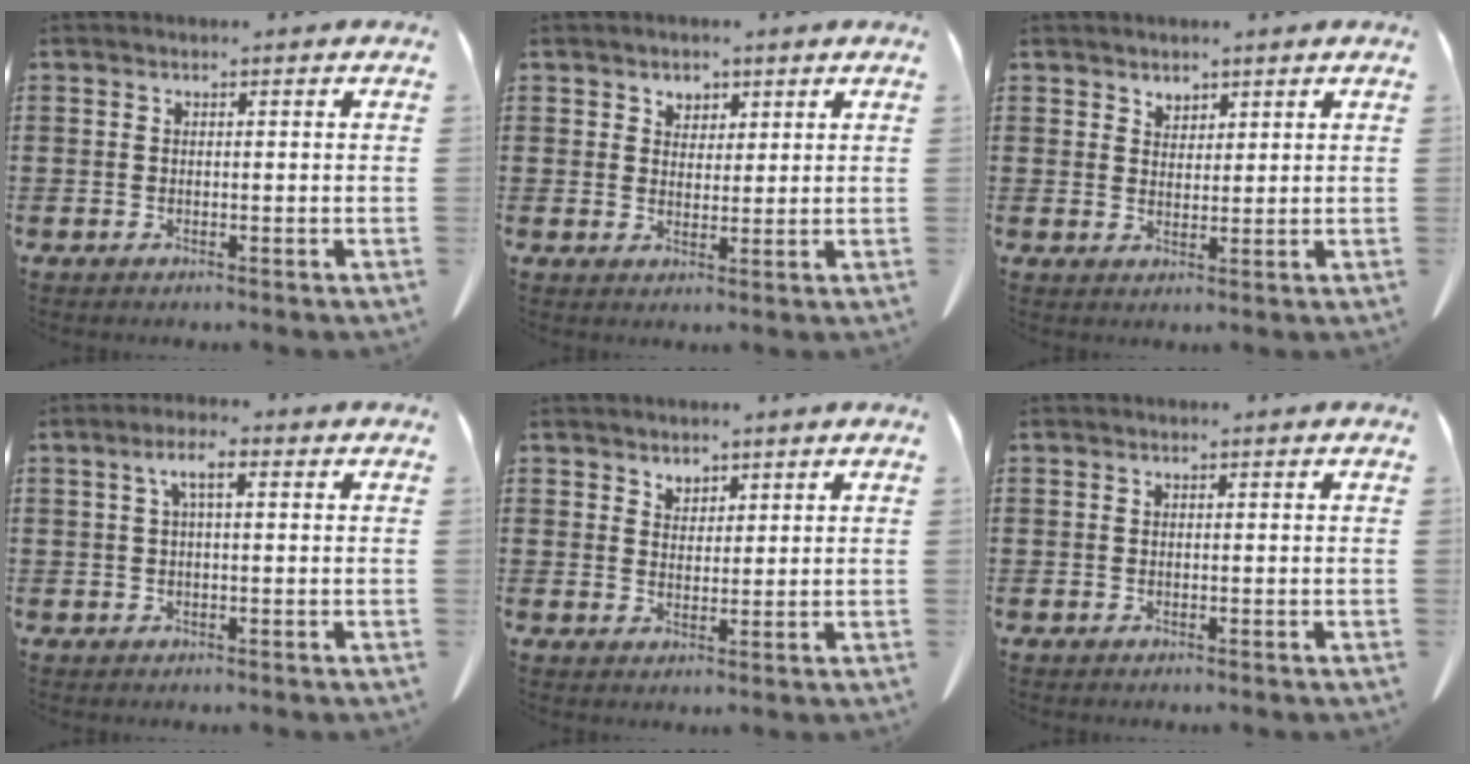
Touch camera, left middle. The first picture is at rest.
{"total": 2.6, "force": [1.9, 1.8, 0.3], "torque": [-0.005, 0.006, 0.033]}
{"total": 2.1, "force": [1.9, 1.0, 0.2], "torque": [-0.008, 0.004, 0.036]}
{"total": 3.8, "force": [0.9, 1.1, 3.5], "torque": [-0.071, 0.011, 0.012]}
{"total": 2.2, "force": [1.9, 1.1, 0.1], "torque": [-0.007, 0.003, 0.037]}
{"total": 0.0}